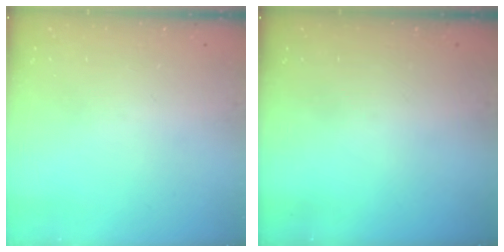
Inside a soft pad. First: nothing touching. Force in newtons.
{"total": 0.0}